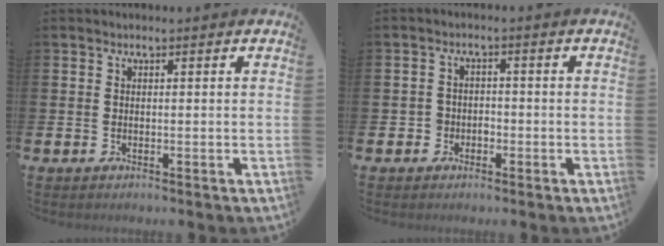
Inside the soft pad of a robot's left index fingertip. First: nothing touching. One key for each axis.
{"total": 2.2, "fx": -1.2, "fy": 1.8, "fz": 0.1, "tx": -0.007, "ty": 0.004, "tz": -0.030}